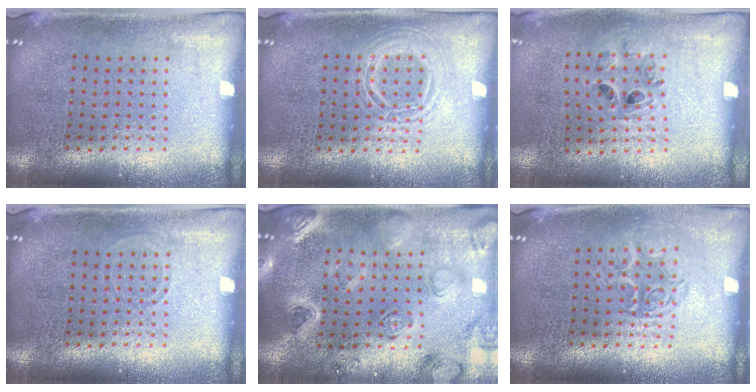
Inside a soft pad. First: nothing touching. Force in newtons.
{"total": 1.1, "press": 1.0, "slide": 0.1}
{"total": 1.0, "press": 0.9, "slide": 0.5}
{"total": 0.6, "press": 0.5, "slide": 0.2}
{"total": 2.3, "press": 2.2, "slide": 0.3}
{"total": 1.4, "press": 1.1, "slide": 0.7}